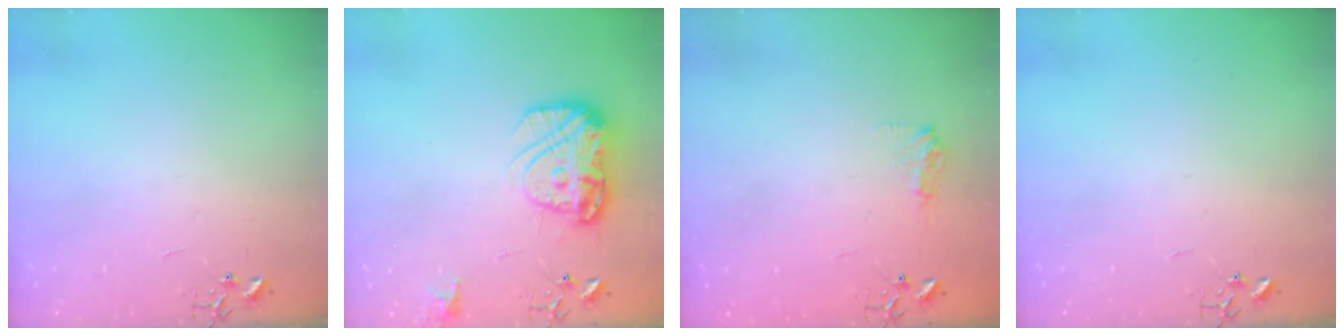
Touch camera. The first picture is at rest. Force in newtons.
{"total": 15.6, "press": 15.5, "slide": 1.6}
{"total": 7.9, "press": 7.9, "slide": 0.3}
{"total": 0.0}